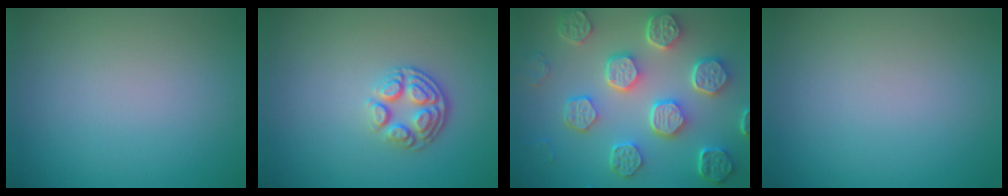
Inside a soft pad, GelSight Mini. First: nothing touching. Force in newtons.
{"total": 3.6, "press": 2.6, "slide": 2.4}
{"total": 8.1, "press": 6.1, "slide": 5.4}
{"total": 0.0}